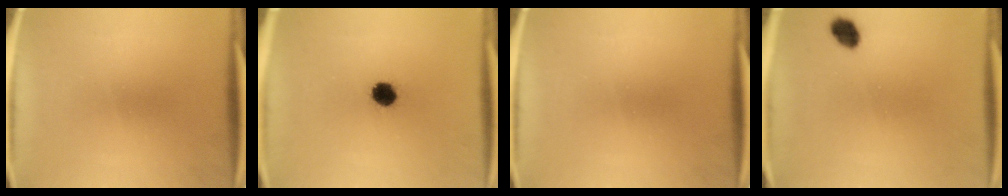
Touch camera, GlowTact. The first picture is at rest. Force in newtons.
{"total": 5.8}
{"total": 0.0}
{"total": 3.7}